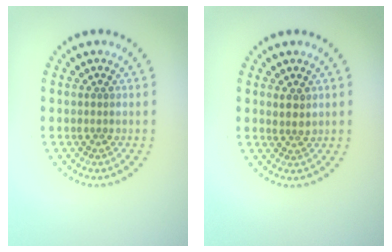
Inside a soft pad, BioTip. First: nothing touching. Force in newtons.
{"total": 1.5, "press": 1.3, "slide": 0.8}